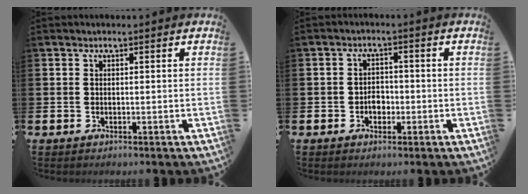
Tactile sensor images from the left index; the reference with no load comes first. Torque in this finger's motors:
{"motor_torque": [0.08, 0.07, 0.03, 0.02]}